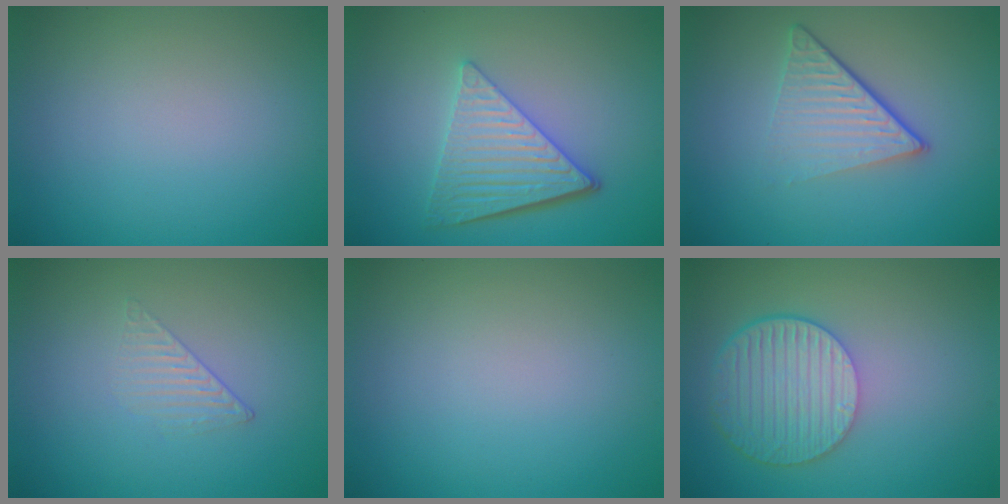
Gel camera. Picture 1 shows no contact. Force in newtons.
{"total": 5.5, "press": 4.3, "slide": 3.4}
{"total": 4.9, "press": 2.9, "slide": 3.9}
{"total": 1.4, "press": 0.3, "slide": 1.4}
{"total": 0.0}
{"total": 6.2, "press": 4.6, "slide": 4.2}